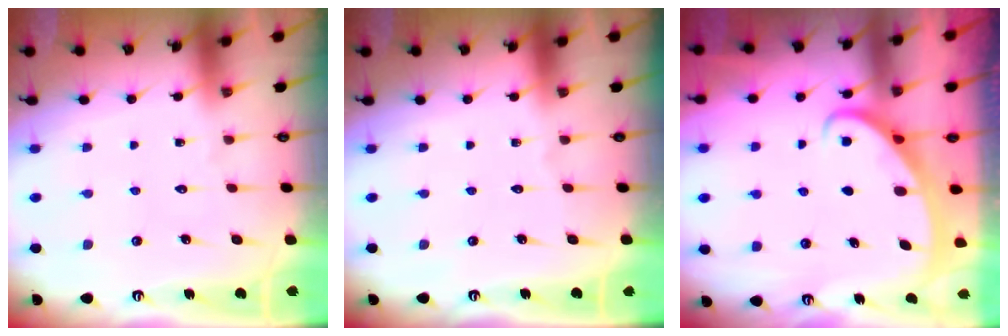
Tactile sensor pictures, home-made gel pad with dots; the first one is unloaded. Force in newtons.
{"total": 0.0}
{"total": 2.6, "press": 2.6, "slide": 0.4}